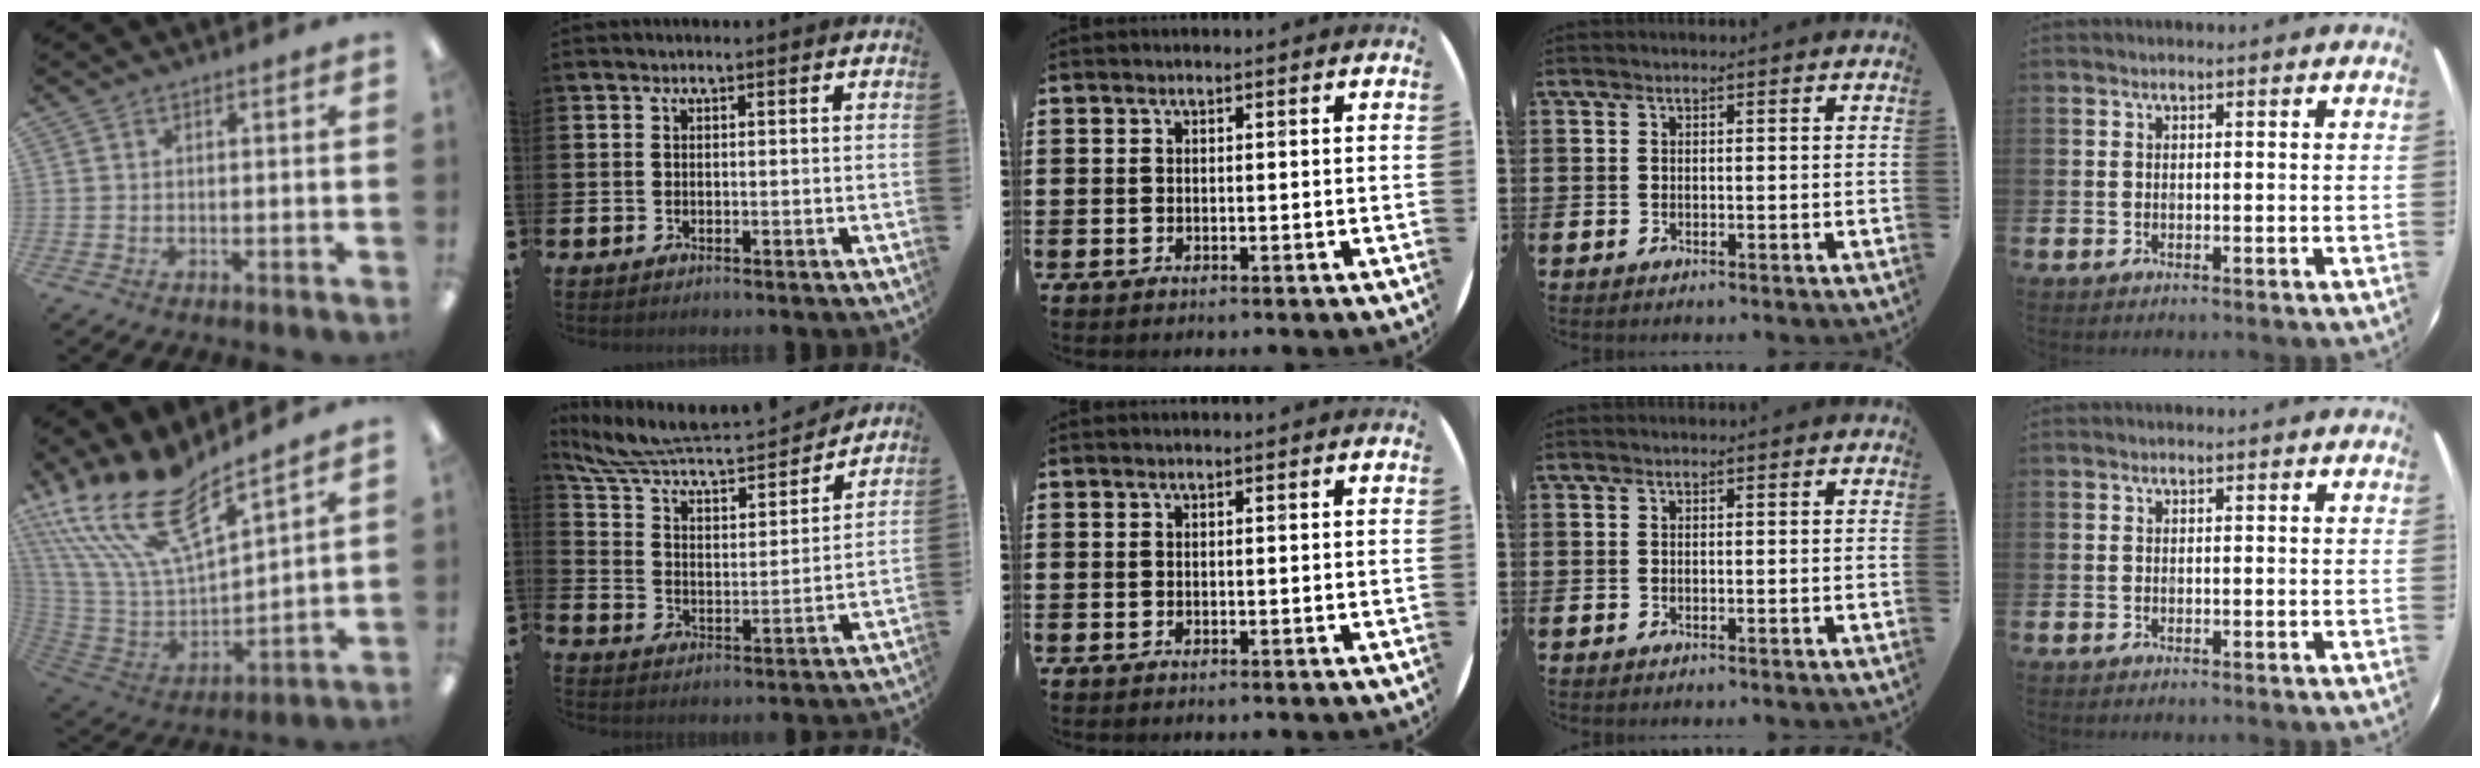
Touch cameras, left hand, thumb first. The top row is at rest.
{"thumb": {"total": 21.1, "force": [15.3, 6.7, 12.9], "torque": [-0.270, -0.103, 0.271]}, "index": {"total": 9.9, "force": [9.3, 2.2, 2.5], "torque": [-0.096, -0.065, 0.159]}}